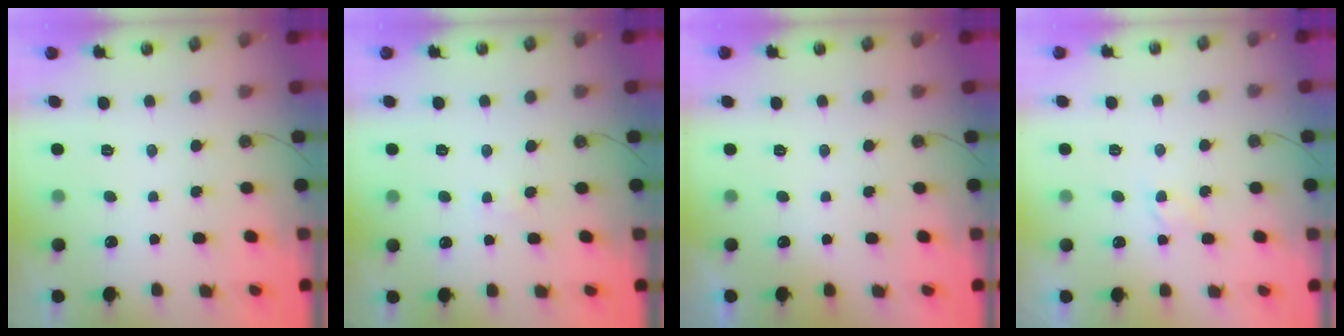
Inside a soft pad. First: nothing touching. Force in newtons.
{"total": 1.7, "press": 1.7, "slide": 0.2}
{"total": 0.0}
{"total": 4.8, "press": 4.7, "slide": 0.6}